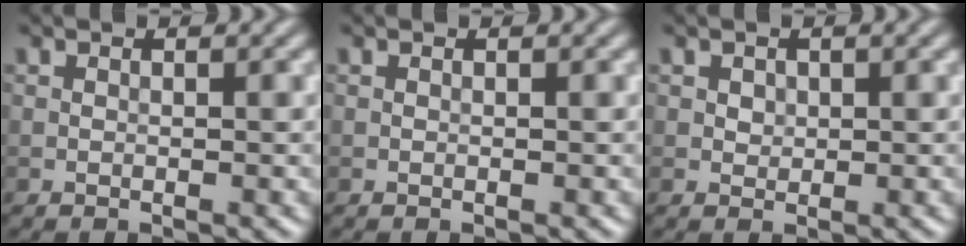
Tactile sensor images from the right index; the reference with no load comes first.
{"total": 0.0}
{"total": 0.9, "force": [0.3, 0.8, 0.3], "torque": [-0.004, -0.003, 0.008]}